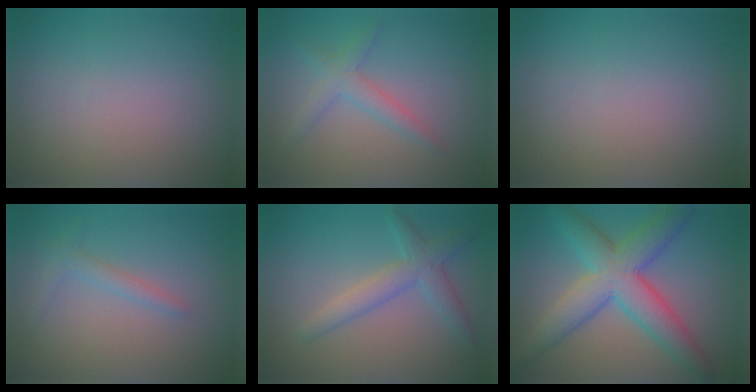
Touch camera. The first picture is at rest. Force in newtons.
{"total": 2.3, "press": 2.3, "slide": 0.1}
{"total": 0.0}
{"total": 1.4, "press": 1.4, "slide": 0.1}
{"total": 2.9, "press": 2.9, "slide": 0.1}
{"total": 7.5, "press": 7.5, "slide": 0.2}